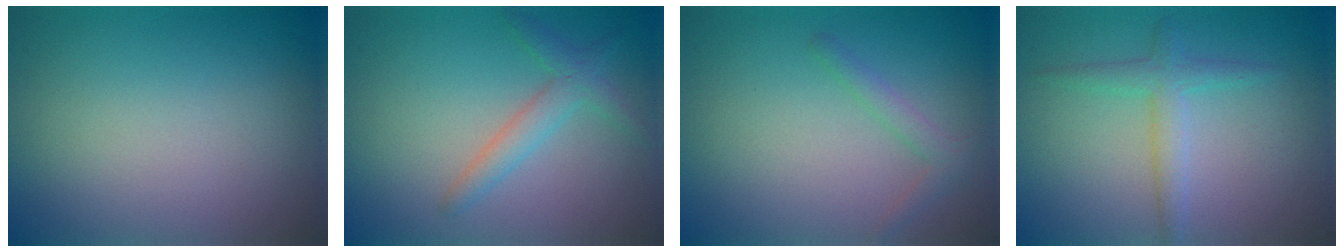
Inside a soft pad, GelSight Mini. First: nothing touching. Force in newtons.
{"total": 2.4, "press": 2.4, "slide": 0.1}
{"total": 1.4, "press": 1.4, "slide": 0.1}
{"total": 2.3, "press": 2.3, "slide": 0.1}